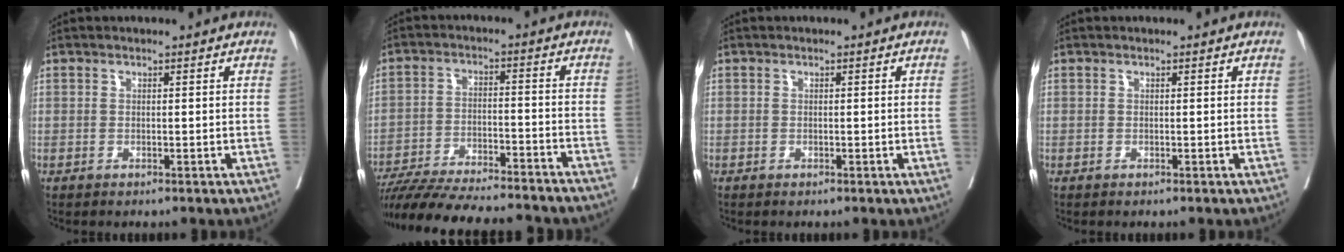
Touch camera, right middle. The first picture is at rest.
{"total": 21.4, "force": [-19.3, 2.2, 9.1], "torque": [-0.146, -0.027, -0.282]}
{"total": 0.0}
{"total": 0.0}